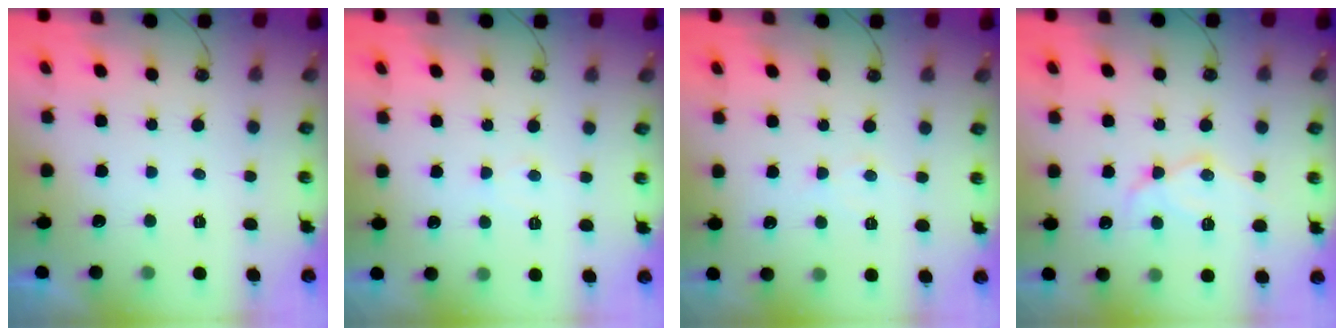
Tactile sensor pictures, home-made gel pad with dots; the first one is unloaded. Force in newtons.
{"total": 4.7, "press": 4.6, "slide": 0.8}
{"total": 4.9, "press": 4.8, "slide": 0.7}
{"total": 12.7, "press": 12.7, "slide": 1.1}